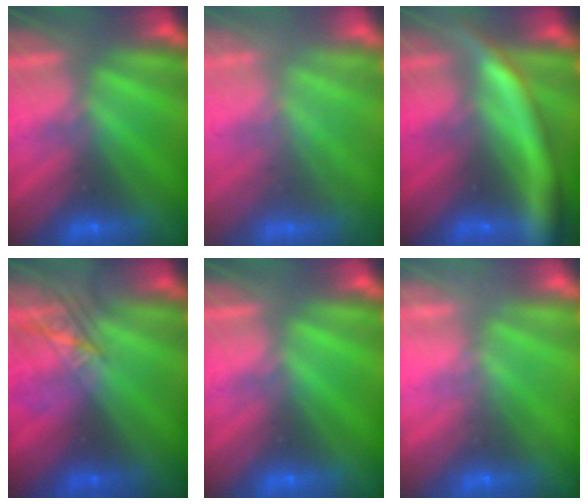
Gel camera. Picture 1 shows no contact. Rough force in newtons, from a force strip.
{"total": 2.2}
{"total": 6.6}
{"total": 2.4}
{"total": 0.0}
{"total": 2.0}